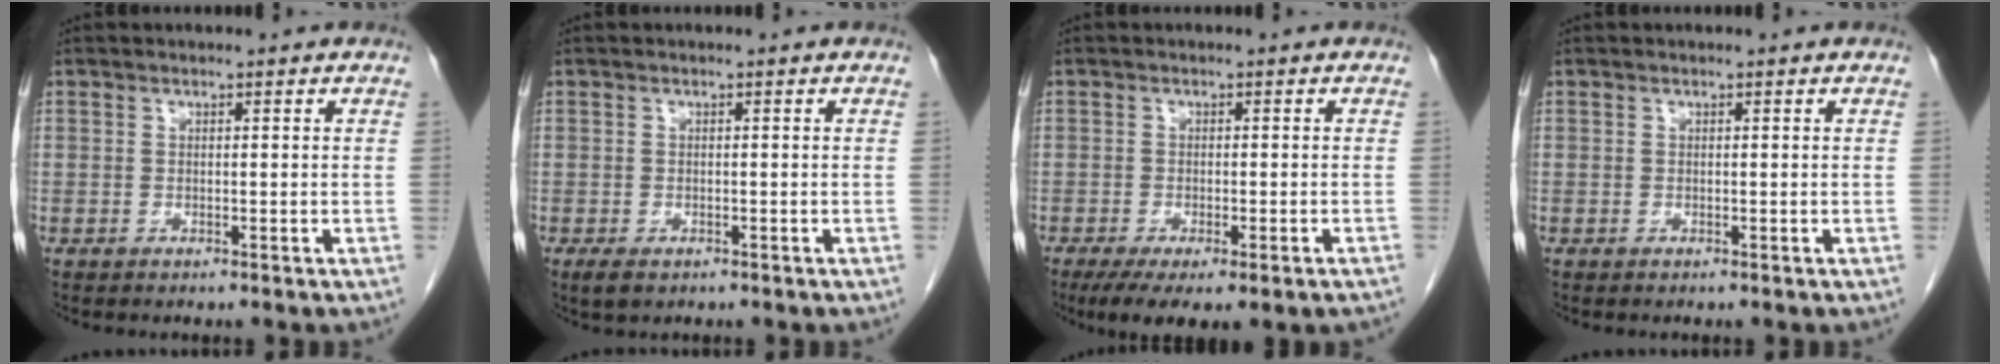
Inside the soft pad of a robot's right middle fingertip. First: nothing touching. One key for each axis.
{"total": 2.1, "fx": -1.2, "fy": 1.1, "fz": 1.3, "tx": -0.027, "ty": -0.003, "tz": -0.013}
{"total": 8.8, "fx": -6.0, "fy": 2.1, "fz": 6.1, "tx": -0.087, "ty": -0.017, "tz": -0.088}
{"total": 0.0}